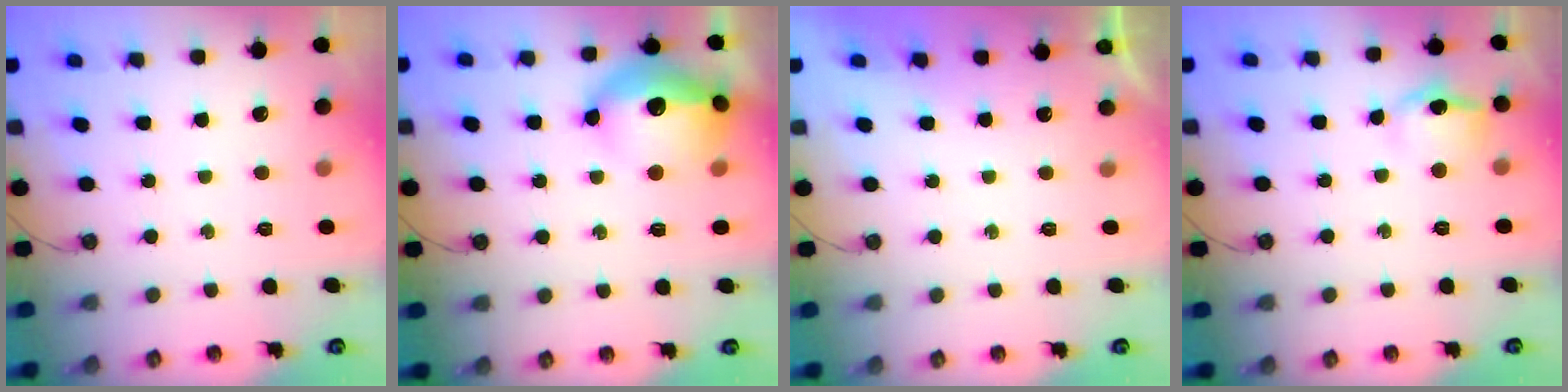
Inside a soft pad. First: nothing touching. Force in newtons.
{"total": 19.2, "press": 19.1, "slide": 1.5}
{"total": 0.0}
{"total": 9.8, "press": 9.8, "slide": 1.2}